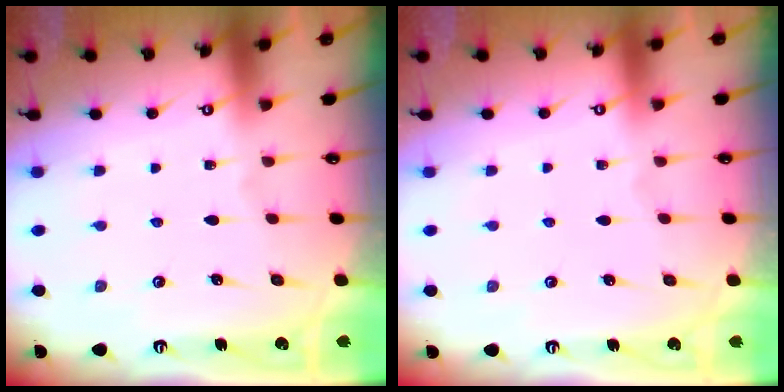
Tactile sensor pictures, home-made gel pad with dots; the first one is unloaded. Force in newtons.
{"total": 0.0}